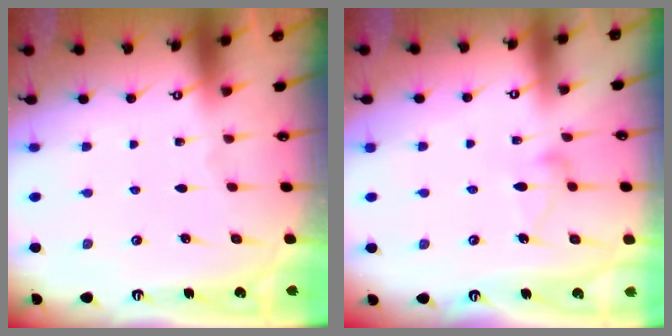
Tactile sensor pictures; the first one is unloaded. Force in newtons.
{"total": 9.8, "press": 9.8, "slide": 0.2}